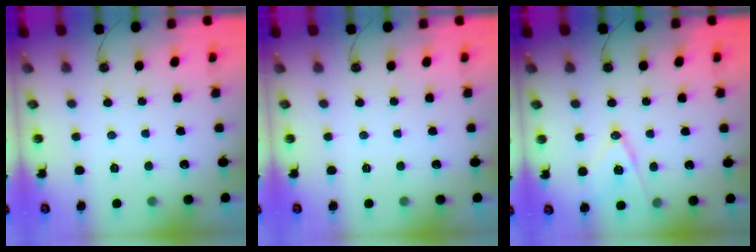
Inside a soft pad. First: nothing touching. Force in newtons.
{"total": 0.0}
{"total": 12.4, "press": 11.9, "slide": 3.3}